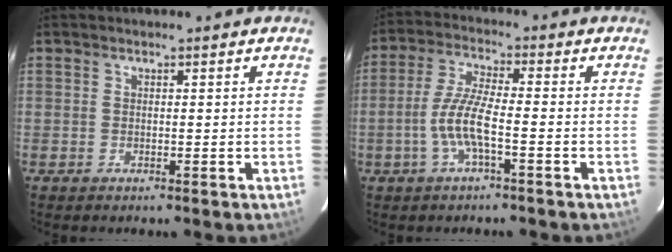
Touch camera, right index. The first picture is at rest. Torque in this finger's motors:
{"motor_torque": [0.93, -0.51, 0.53, 0.14]}